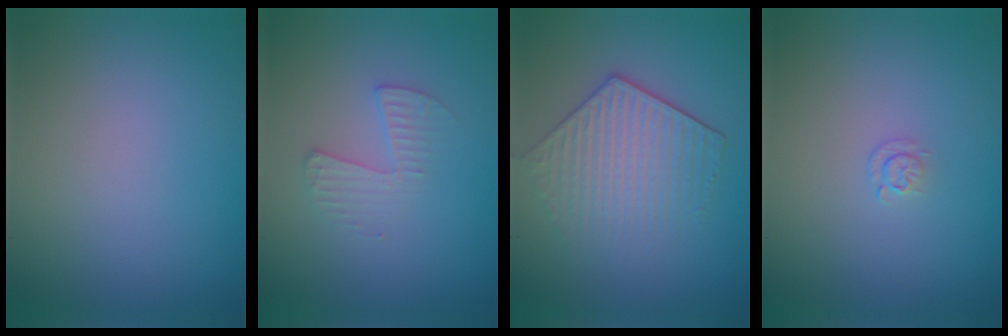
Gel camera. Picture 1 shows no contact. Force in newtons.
{"total": 2.1, "press": 2.0, "slide": 0.1}
{"total": 4.4, "press": 3.8, "slide": 2.3}
{"total": 0.9, "press": 0.6, "slide": 0.6}